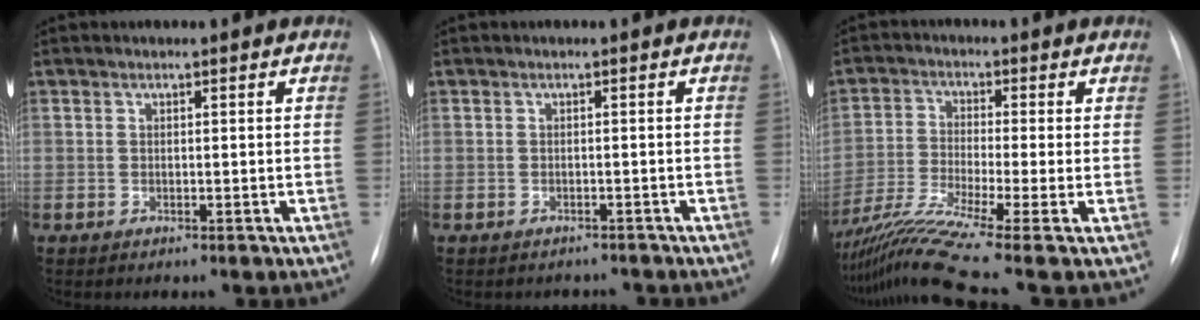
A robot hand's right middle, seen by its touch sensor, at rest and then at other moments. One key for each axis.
{"total": 2.9, "fx": -2.7, "fy": 1.2, "fz": -0.2, "tx": 0.007, "ty": 0.005, "tz": -0.034}
{"total": 11.9, "fx": -8.4, "fy": -2.0, "fz": 8.1, "tx": -0.161, "ty": -0.024, "tz": -0.150}